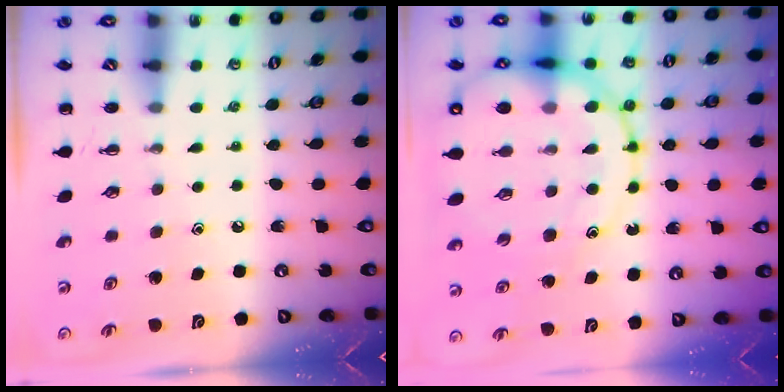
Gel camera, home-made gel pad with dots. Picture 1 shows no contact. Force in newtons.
{"total": 20.8, "press": 20.6, "slide": 3.0}